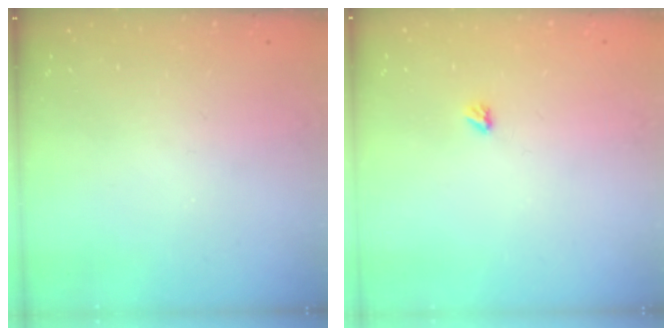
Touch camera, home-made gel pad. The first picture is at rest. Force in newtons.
{"total": 2.9, "press": 2.9, "slide": 0.5}